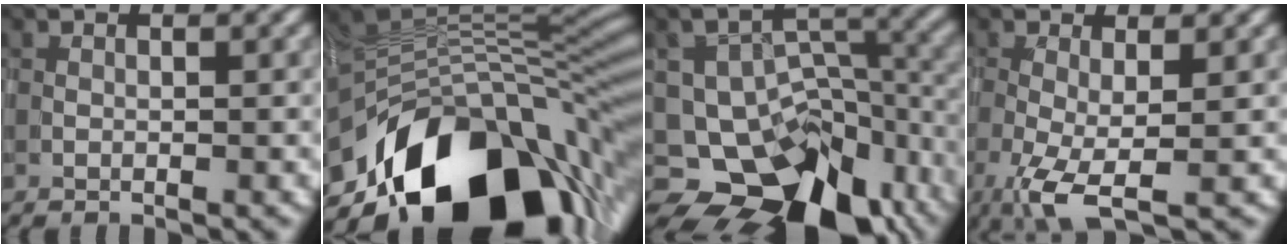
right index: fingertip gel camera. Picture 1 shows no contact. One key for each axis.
{"total": 17.4, "fx": -7.0, "fy": 9.7, "fz": 12.6, "tx": -0.208, "ty": -0.018, "tz": -0.108}
{"total": 11.8, "fx": -7.1, "fy": 7.7, "fz": 5.5, "tx": -0.074, "ty": 0.003, "tz": -0.102}
{"total": 4.3, "fx": -1.5, "fy": 1.0, "fz": 3.9, "tx": -0.087, "ty": -0.011, "tz": -0.030}